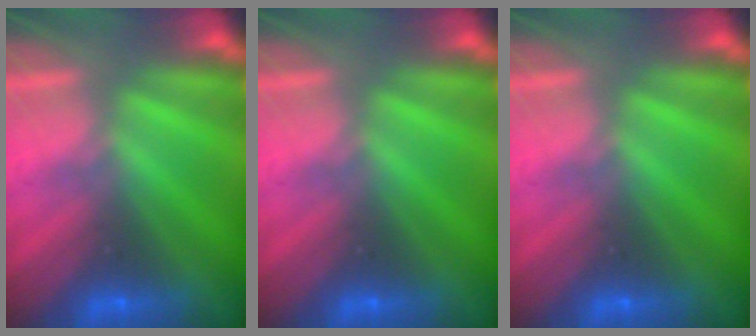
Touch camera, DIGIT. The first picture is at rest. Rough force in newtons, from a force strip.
{"total": 0.0}
{"total": 0.0}